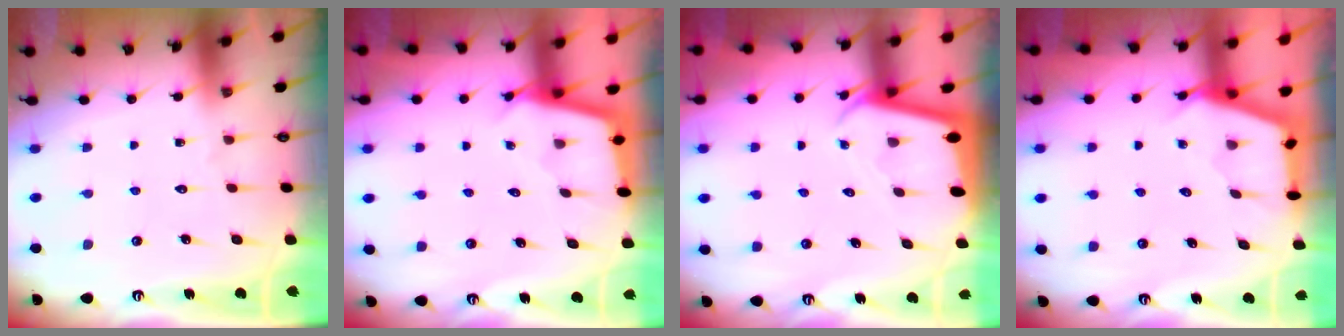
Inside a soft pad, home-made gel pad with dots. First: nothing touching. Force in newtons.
{"total": 2.3, "press": 2.3, "slide": 0.1}
{"total": 2.0, "press": 2.0, "slide": 0.1}
{"total": 2.0, "press": 2.0, "slide": 0.2}